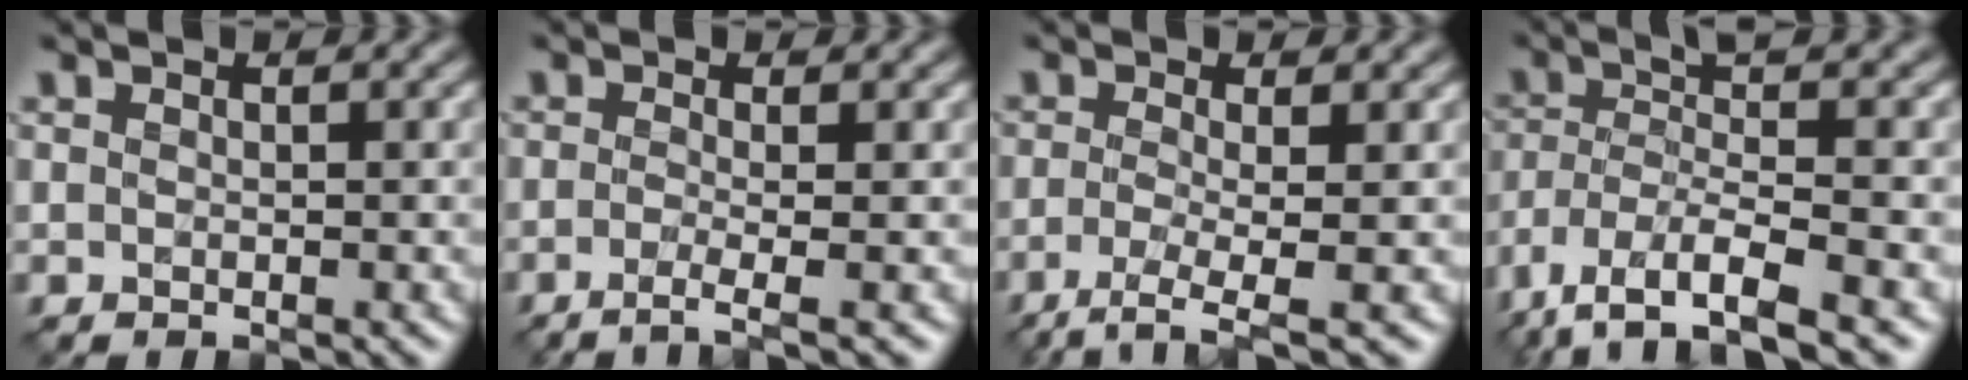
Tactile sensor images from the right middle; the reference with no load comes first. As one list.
[{"total": 2.9, "force": [-1.2, 0.7, 2.5], "torque": [-0.036, -0.007, -0.032]}, {"total": 4.0, "force": [-1.6, 0.9, 3.6], "torque": [-0.065, -0.010, -0.040]}, {"total": 8.1, "force": [-4.4, 2.2, 6.5], "torque": [-0.131, -0.011, -0.083]}]